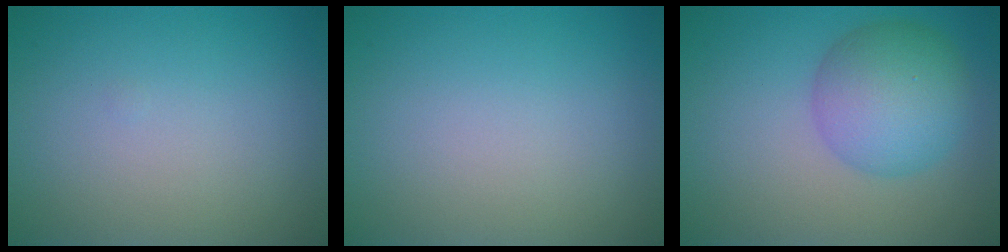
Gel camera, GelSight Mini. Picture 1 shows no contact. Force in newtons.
{"total": 0.0}
{"total": 5.9, "press": 5.9, "slide": 0.1}